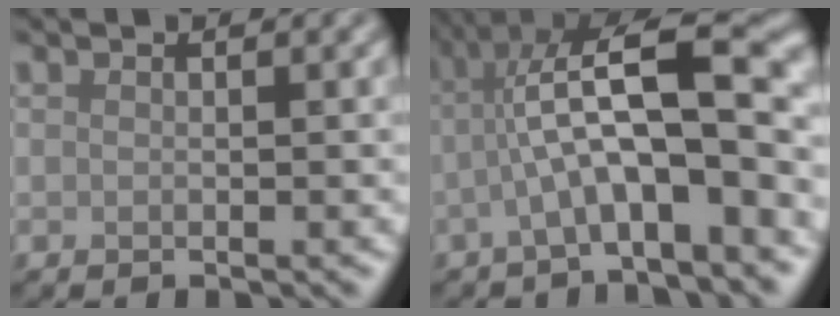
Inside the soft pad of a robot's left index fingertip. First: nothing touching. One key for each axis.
{"total": 9.4, "fx": -1.0, "fy": 2.4, "fz": 9.0, "tx": -0.145, "ty": 0.029, "tz": -0.020}